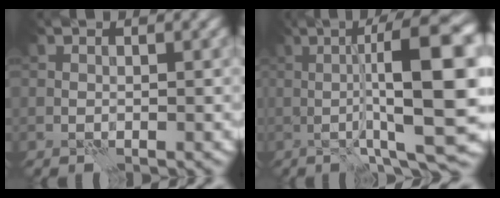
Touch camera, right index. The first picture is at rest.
{"total": 15.1, "force": [0.5, 3.2, 14.7], "torque": [-0.184, 0.018, 0.005]}